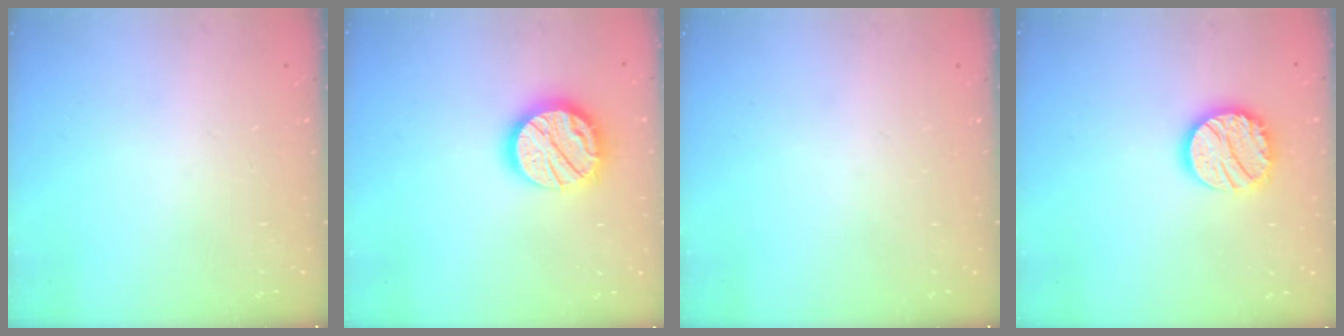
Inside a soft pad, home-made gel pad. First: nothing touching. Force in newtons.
{"total": 17.2, "press": 17.1, "slide": 1.5}
{"total": 0.0}
{"total": 15.2, "press": 15.1, "slide": 1.1}